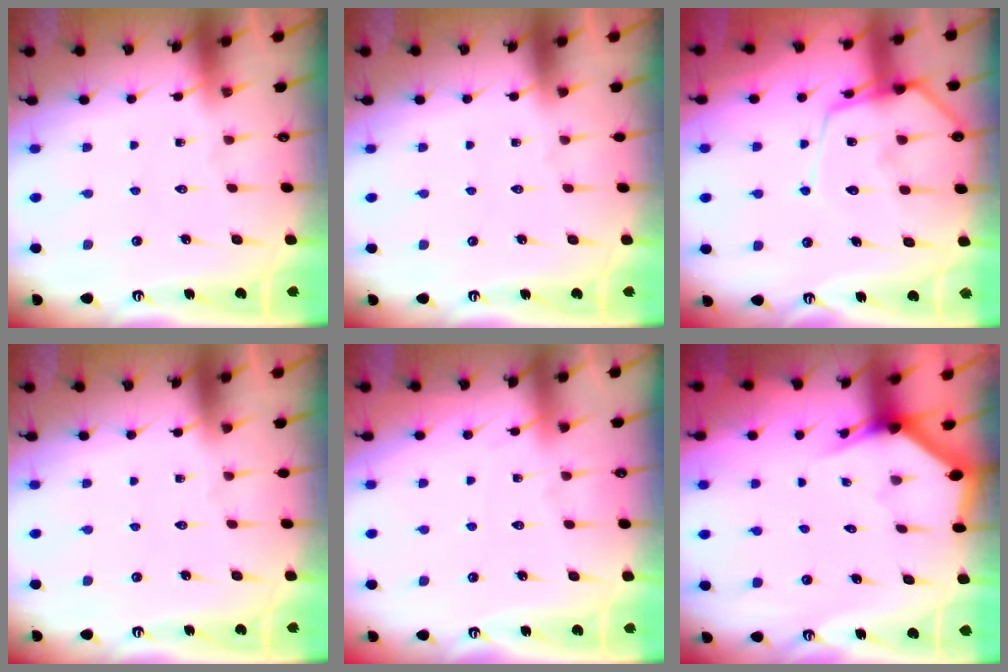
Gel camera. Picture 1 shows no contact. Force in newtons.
{"total": 0.0}
{"total": 11.5, "press": 11.4, "slide": 1.1}
{"total": 0.0}
{"total": 3.8, "press": 3.8, "slide": 0.6}
{"total": 2.7, "press": 2.7, "slide": 0.1}